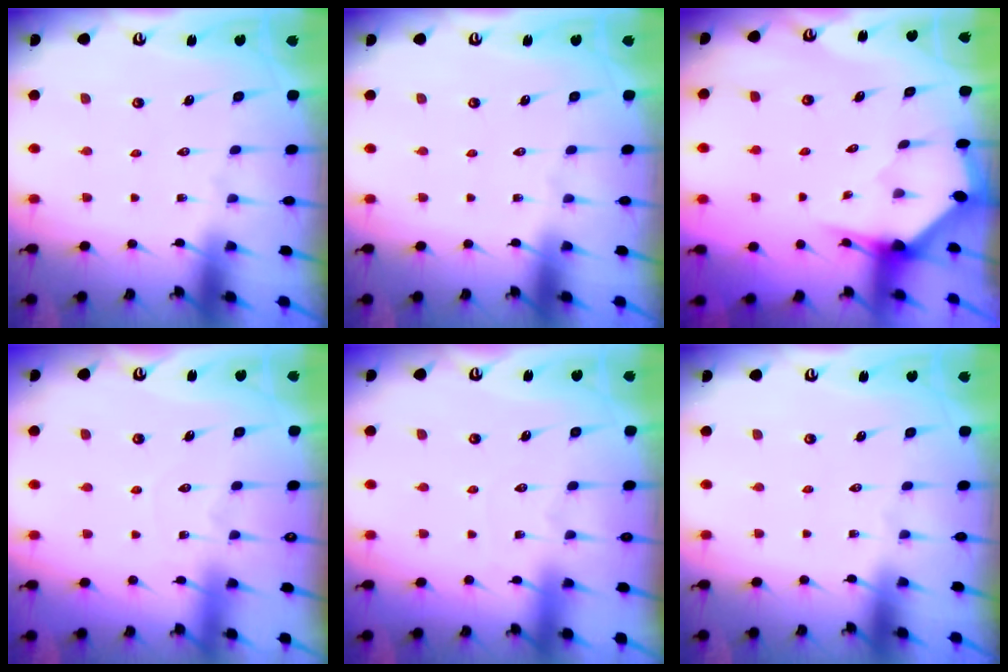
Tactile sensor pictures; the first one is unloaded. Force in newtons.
{"total": 0.0}
{"total": 2.9, "press": 2.9, "slide": 0.2}
{"total": 5.0, "press": 5.0, "slide": 0.6}
{"total": 2.9, "press": 2.9, "slide": 0.3}
{"total": 0.0}